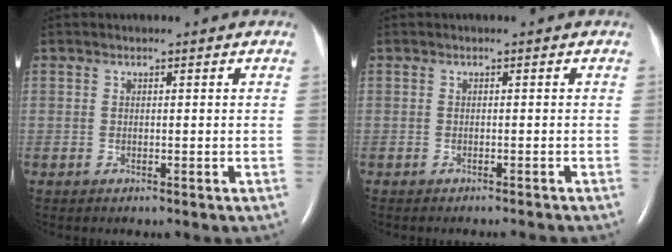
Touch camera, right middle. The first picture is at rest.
{"total": 2.0, "force": [-1.9, -0.1, 0.5], "torque": [-0.005, -0.002, -0.025]}